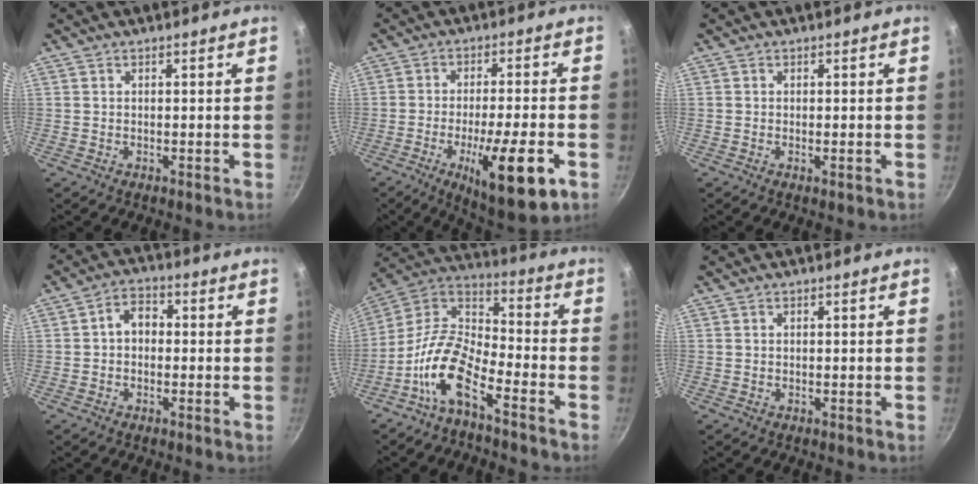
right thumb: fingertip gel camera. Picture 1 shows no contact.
{"total": 15.4, "force": [-5.8, 3.7, 13.8], "torque": [-0.205, 0.013, -0.085]}
{"total": 0.6, "force": [-0.1, 0.2, 0.6], "torque": [-0.011, -0.001, -0.003]}
{"total": 4.8, "force": [-0.1, 3.7, 3.1], "torque": [-0.030, 0.016, -0.012]}
{"total": 12.6, "force": [-7.3, 5.3, 8.8], "torque": [-0.170, 0.079, -0.157]}
{"total": 0.0}